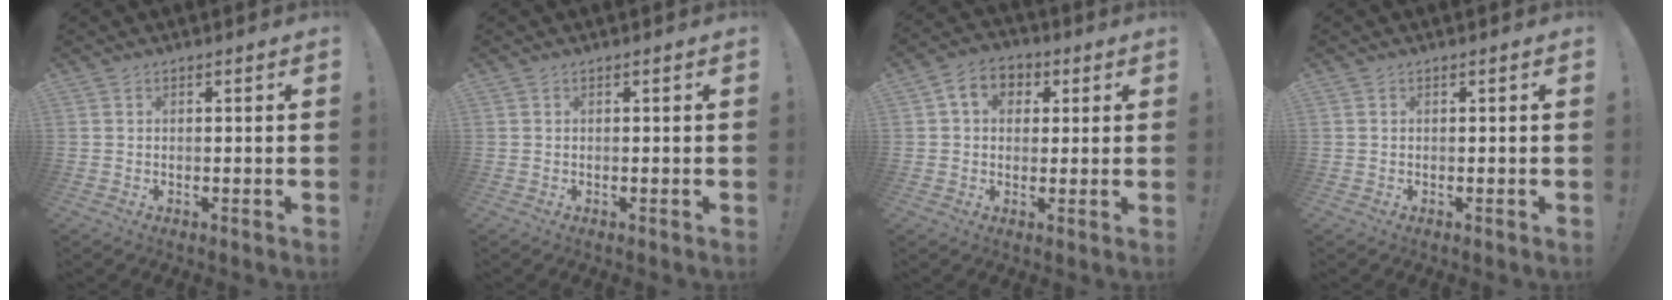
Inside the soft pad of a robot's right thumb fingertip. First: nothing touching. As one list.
[{"total": 0.0}, {"total": 7.1, "force": [2.0, 5.5, 4.0], "torque": [-0.054, 0.002, 0.036]}, {"total": 0.0}]